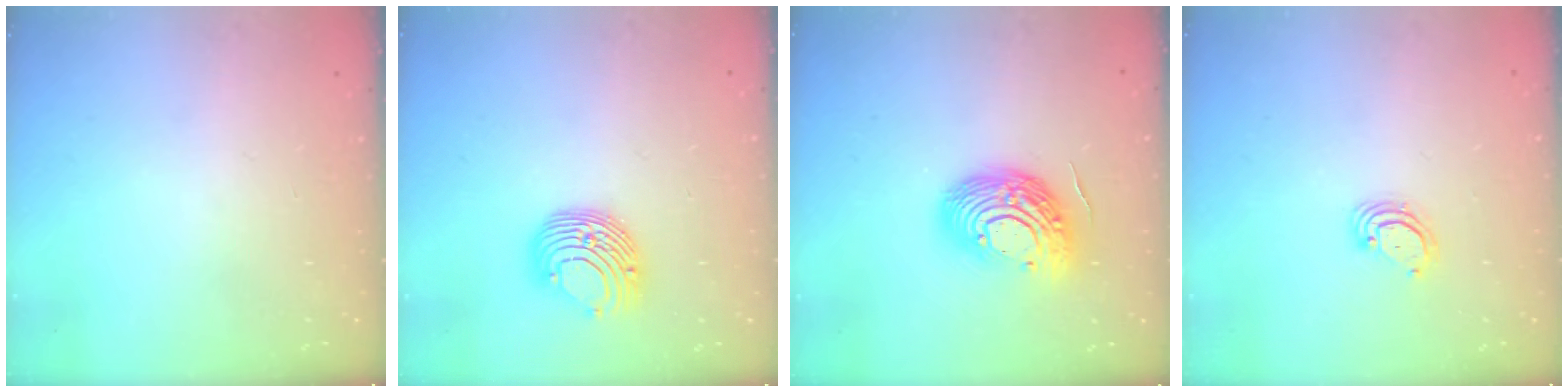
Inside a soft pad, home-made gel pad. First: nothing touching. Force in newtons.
{"total": 10.6, "press": 10.6, "slide": 0.3}
{"total": 15.0, "press": 14.9, "slide": 1.5}
{"total": 3.0, "press": 2.9, "slide": 0.3}